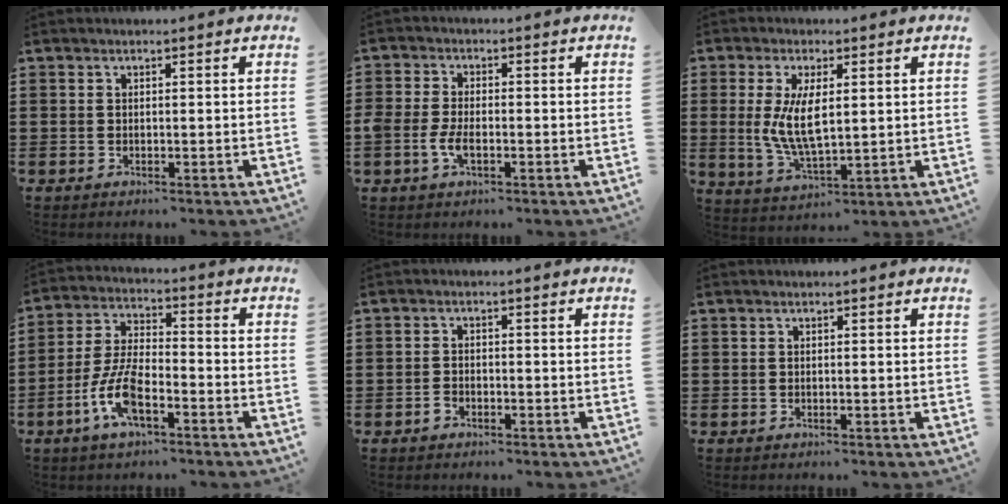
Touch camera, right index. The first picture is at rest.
{"total": 4.0, "force": [-1.2, 2.0, 3.2], "torque": [-0.078, -0.004, -0.027]}
{"total": 7.9, "force": [0.7, 3.4, 7.1], "torque": [-0.147, -0.003, 0.007]}
{"total": 8.5, "force": [-3.9, 3.1, 6.8], "torque": [-0.168, -0.009, -0.080]}
{"total": 1.7, "force": [-1.0, 1.0, 0.8], "torque": [-0.018, -0.001, -0.021]}
{"total": 0.0}